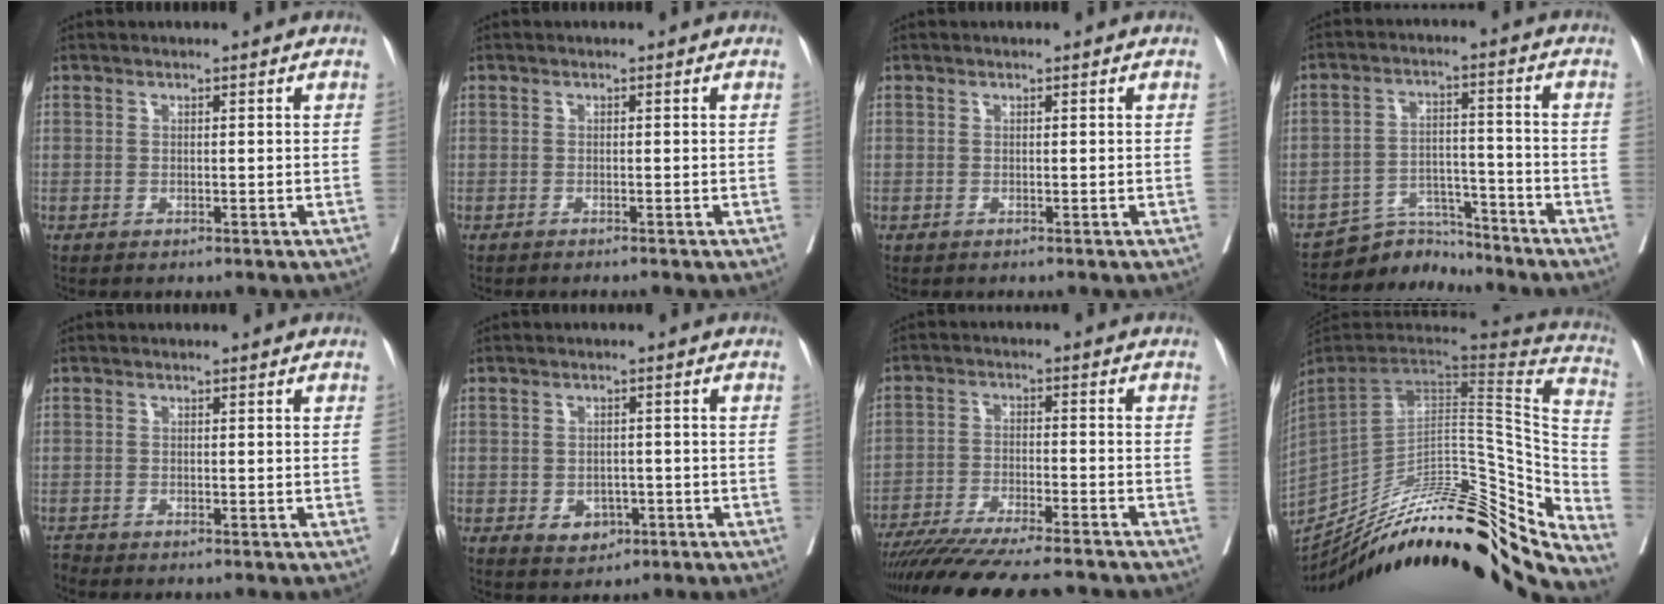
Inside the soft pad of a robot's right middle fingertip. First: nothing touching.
{"total": 1.7, "force": [-1.5, -0.1, 0.8], "torque": [-0.011, -0.001, -0.020]}
{"total": 0.0}
{"total": 6.9, "force": [-6.7, 1.2, -0.6], "torque": [0.012, 0.016, -0.119]}
{"total": 0.8, "force": [-0.7, -0.2, -0.3], "torque": [0.001, -0.007, -0.017]}
{"total": 3.6, "force": [-1.3, 2.8, 1.9], "torque": [-0.019, 0.004, -0.009]}
{"total": 18.6, "force": [-16.5, 1.4, 8.5], "torque": [-0.141, -0.035, -0.248]}
{"total": 36.3, "force": [-28.7, 5.1, 21.7], "torque": [-0.271, -0.020, -0.417]}